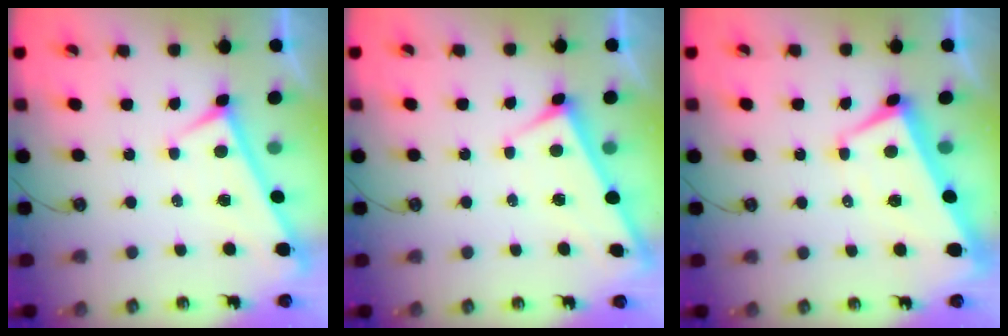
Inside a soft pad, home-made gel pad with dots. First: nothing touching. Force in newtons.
{"total": 3.0, "press": 3.0, "slide": 0.0}
{"total": 4.7, "press": 4.6, "slide": 0.9}